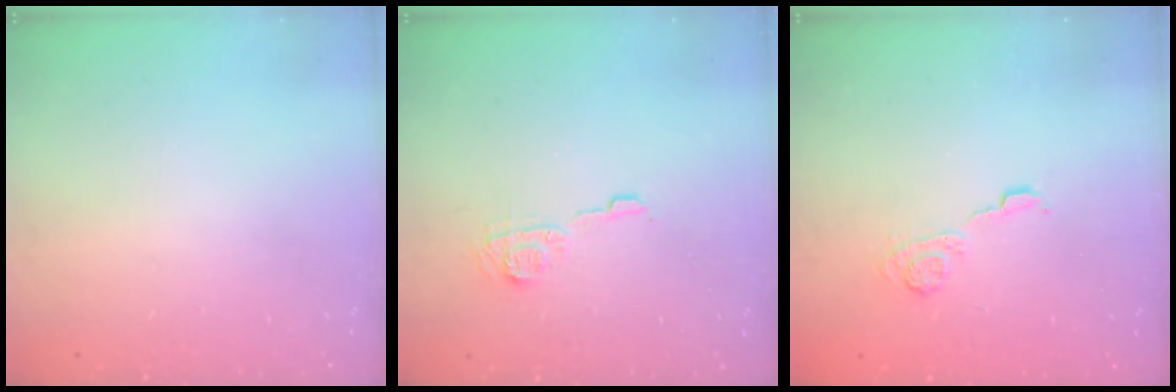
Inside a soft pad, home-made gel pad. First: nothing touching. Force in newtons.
{"total": 6.8, "press": 6.8, "slide": 0.2}
{"total": 5.2, "press": 5.2, "slide": 0.4}